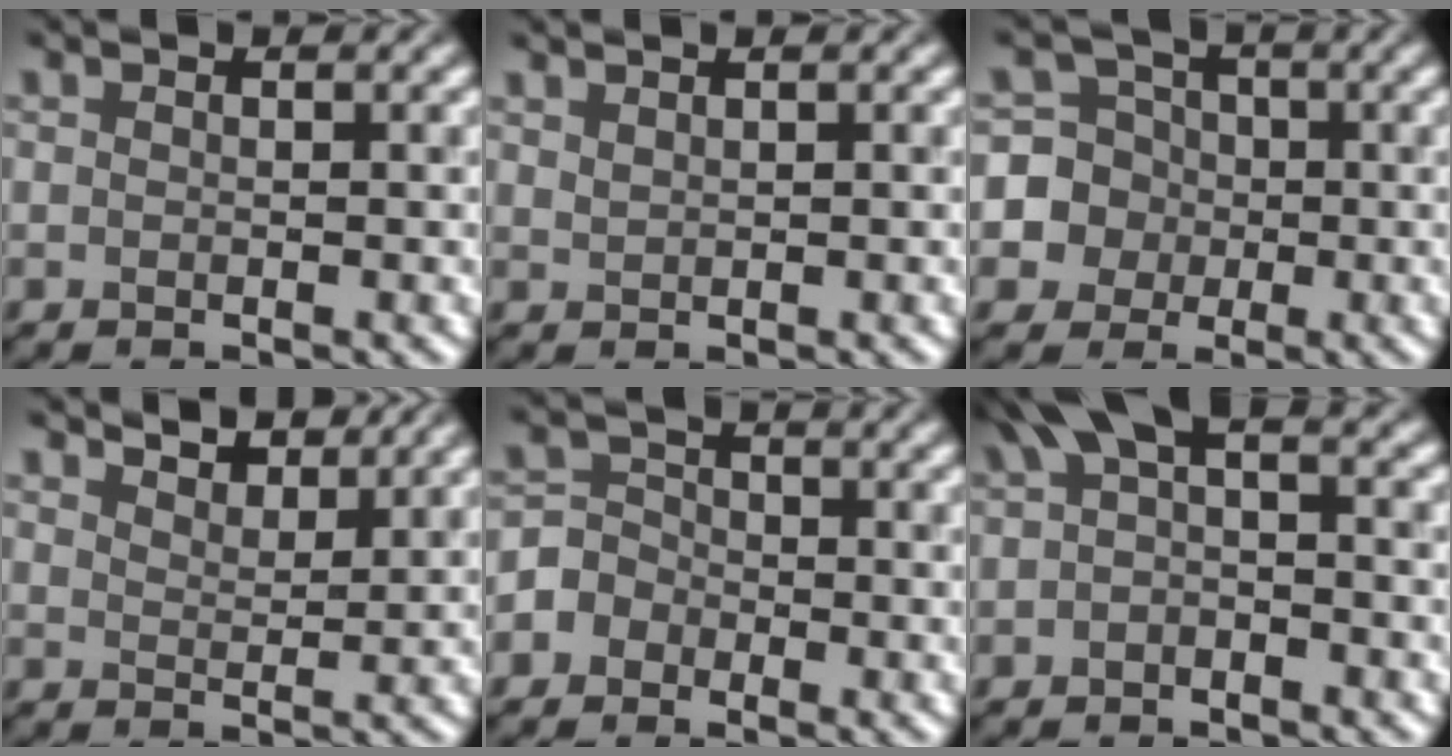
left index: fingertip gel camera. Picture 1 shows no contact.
{"total": 0.8, "force": [0.8, -0.1, -0.3], "torque": [0.009, 0.008, 0.020]}
{"total": 6.5, "force": [-0.8, 6.5, 0.4], "torque": [-0.004, 0.026, -0.036]}
{"total": 3.9, "force": [3.8, 0.6, 0.7], "torque": [-0.012, -0.001, 0.054]}
{"total": 2.0, "force": [-1.0, 1.7, 0.1], "torque": [0.014, 0.016, -0.025]}
{"total": 3.0, "force": [0.5, 1.1, 2.7], "torque": [-0.040, 0.015, 0.001]}